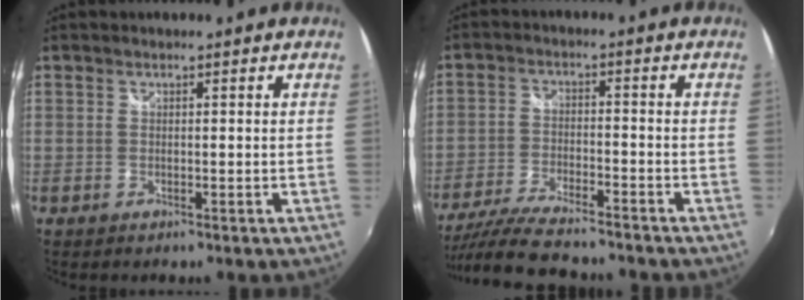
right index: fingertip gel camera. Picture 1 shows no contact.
{"total": 14.0, "force": [-12.2, 2.4, 6.5], "torque": [-0.146, -0.028, -0.214]}